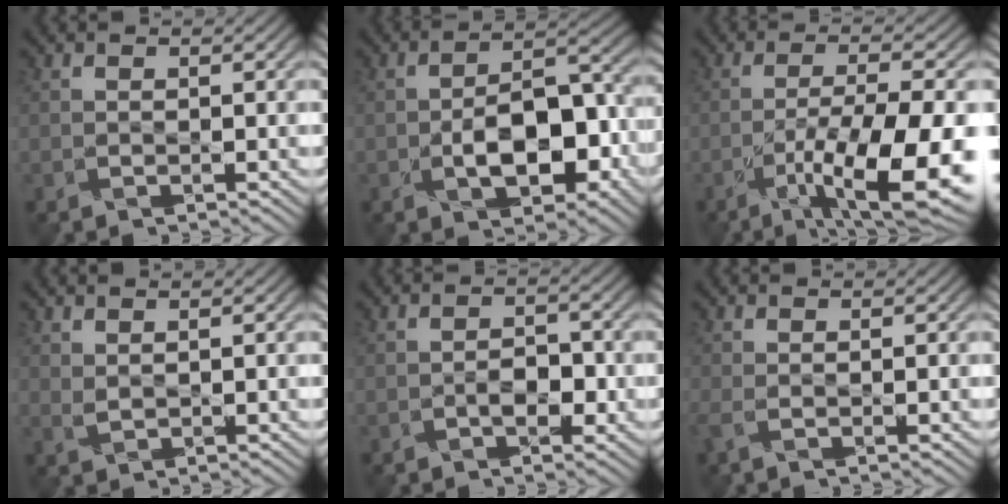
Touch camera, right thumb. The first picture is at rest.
{"total": 9.1, "force": [-3.0, 4.9, 7.1], "torque": [-0.107, -0.001, -0.048]}
{"total": 13.5, "force": [-6.6, 3.8, 11.2], "torque": [-0.197, -0.011, -0.101]}
{"total": 1.3, "force": [1.3, 0.0, -0.2], "torque": [-0.003, 0.000, 0.030]}
{"total": 2.6, "force": [-1.0, 1.6, 1.8], "torque": [-0.025, 0.005, -0.019]}
{"total": 1.2, "force": [-0.5, 0.1, 1.1], "torque": [-0.029, -0.002, -0.011]}